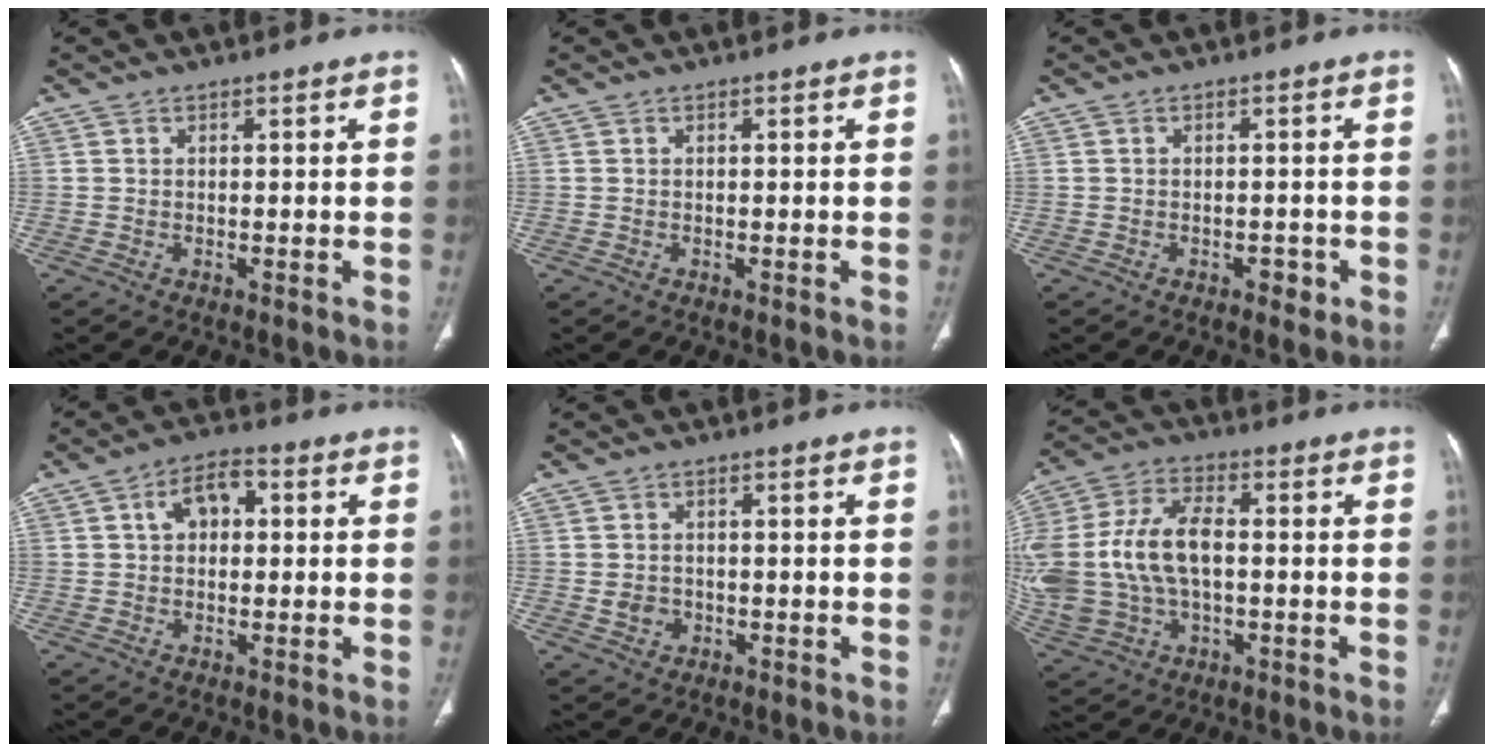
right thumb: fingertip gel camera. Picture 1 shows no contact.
{"total": 0.0}
{"total": 1.9, "force": [-1.0, 1.1, 1.1], "torque": [-0.008, 0.004, -0.012]}
{"total": 6.3, "force": [1.2, 4.0, 4.7], "torque": [-0.066, 0.016, 0.011]}
{"total": 2.6, "force": [-0.5, 2.2, 1.1], "torque": [-0.009, 0.003, -0.004]}
{"total": 22.7, "force": [-0.4, 14.8, 17.2], "torque": [-0.409, 0.020, 0.009]}